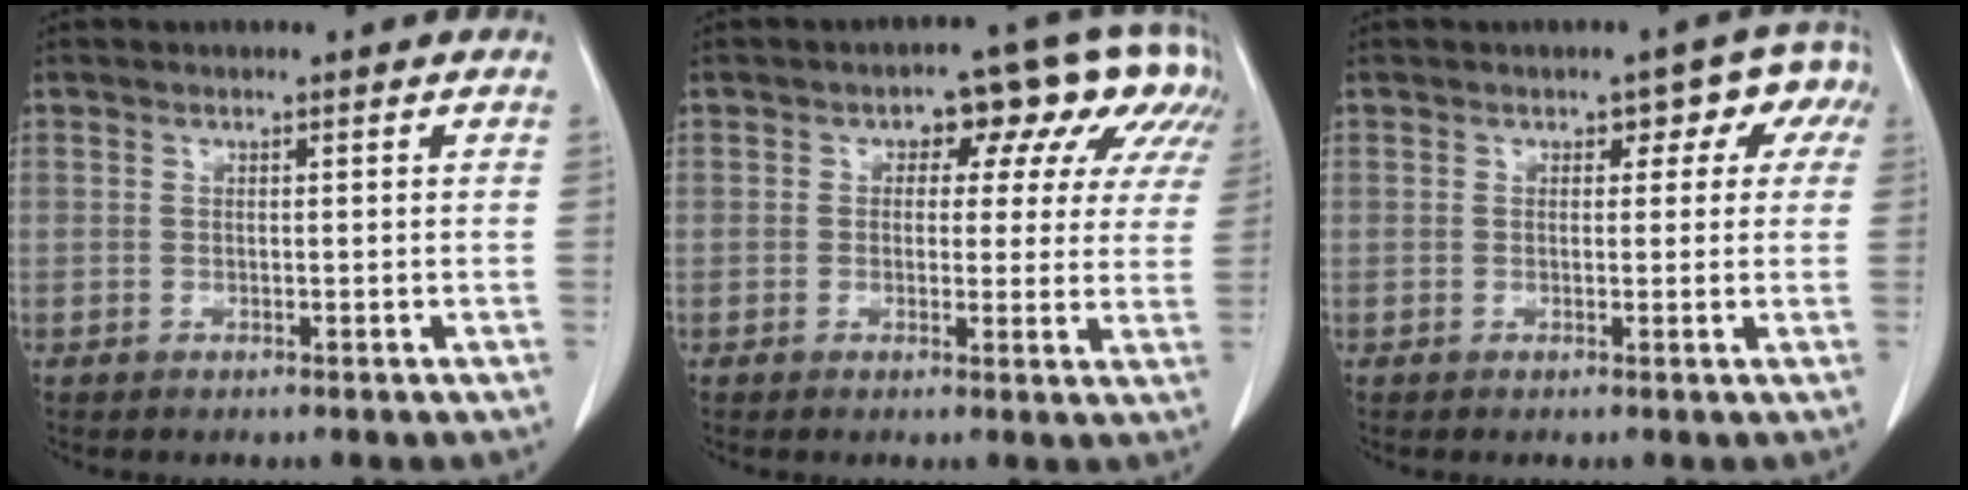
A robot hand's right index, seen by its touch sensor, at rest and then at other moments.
{"total": 11.5, "force": [4.7, 6.3, 8.5], "torque": [-0.086, 0.034, 0.045]}
{"total": 5.1, "force": [1.7, 3.4, 3.4], "torque": [-0.017, 0.028, 0.012]}